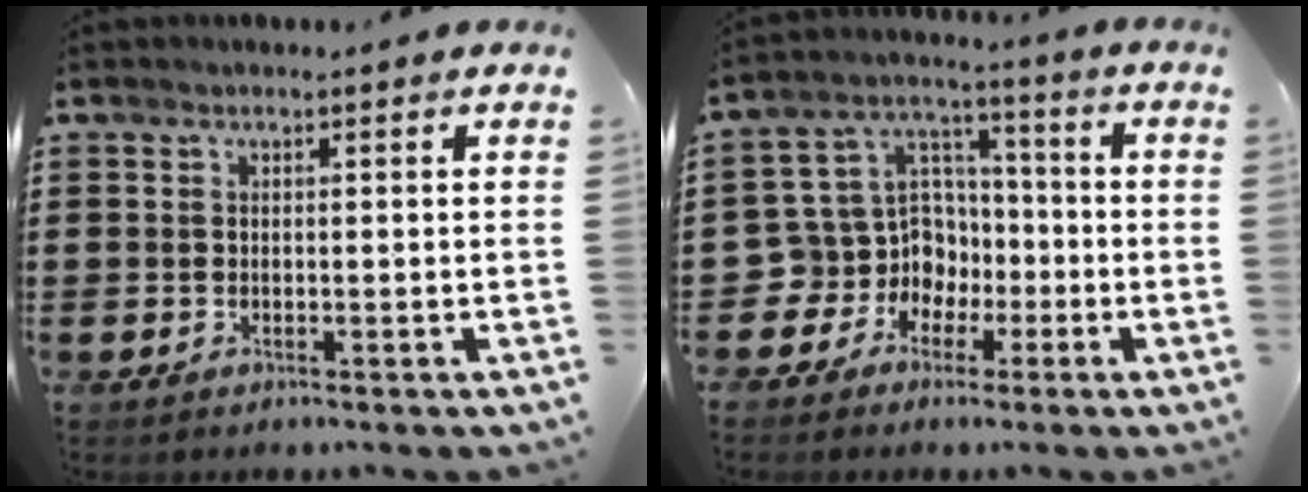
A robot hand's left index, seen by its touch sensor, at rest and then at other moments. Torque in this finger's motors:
{"motor_torque": [0.15, 0.38, 0.12, -0.01]}